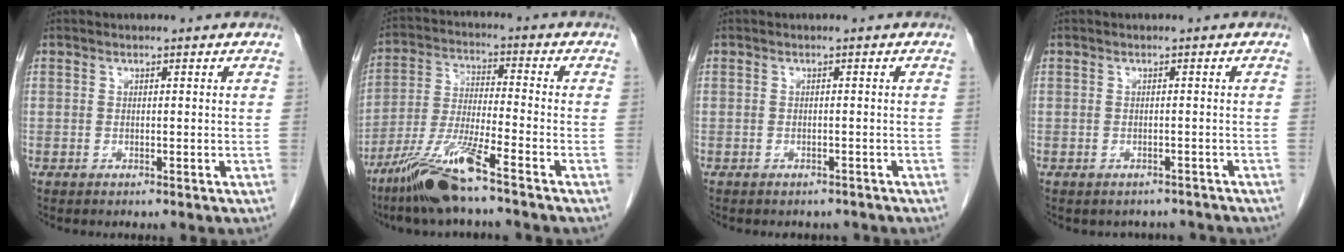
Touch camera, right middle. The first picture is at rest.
{"total": 11.3, "force": [-7.9, -0.1, 8.1], "torque": [-0.170, -0.029, -0.152]}
{"total": 3.7, "force": [-3.2, 1.6, 0.7], "torque": [-0.010, 0.002, -0.036]}
{"total": 3.8, "force": [-3.4, 1.7, 0.1], "torque": [0.000, 0.007, -0.037]}